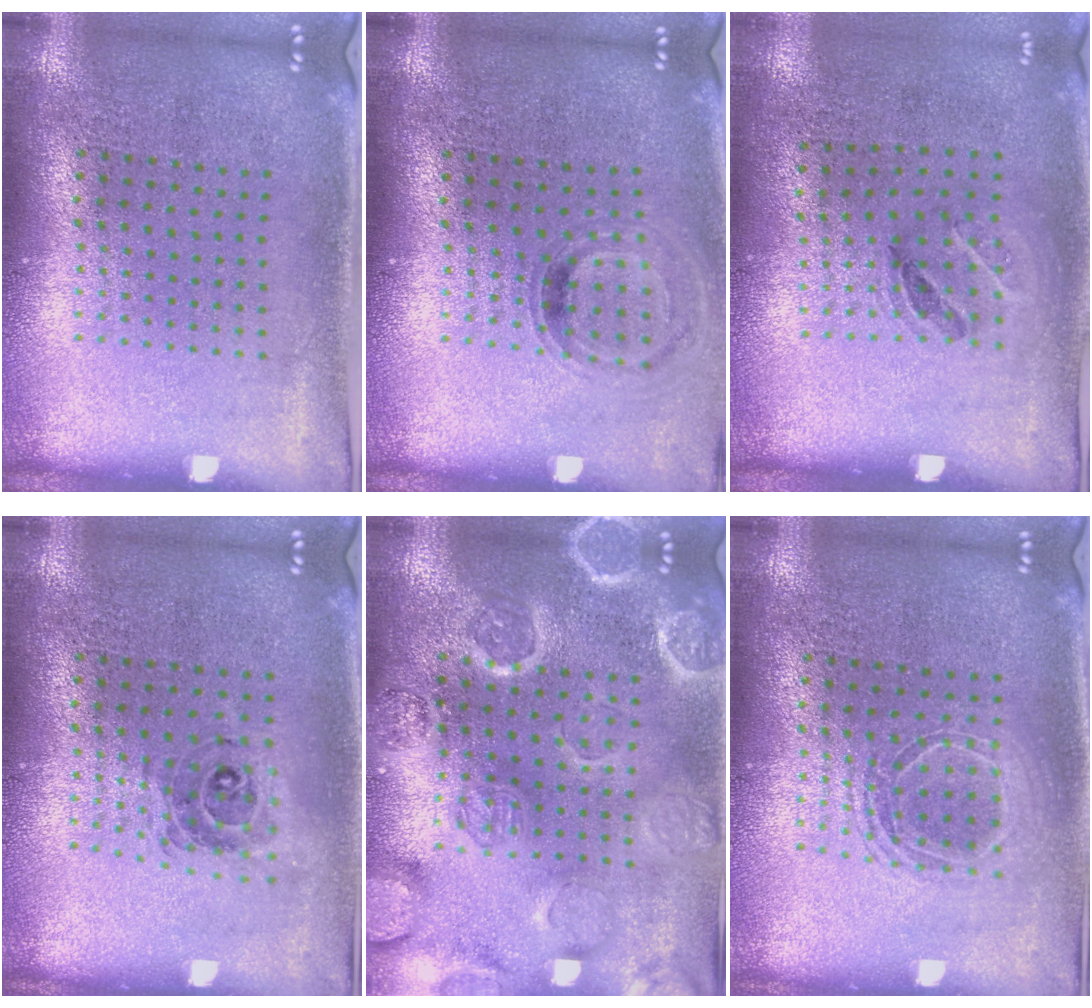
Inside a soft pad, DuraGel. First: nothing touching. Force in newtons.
{"total": 0.8, "press": 0.7, "slide": 0.2}
{"total": 1.2, "press": 0.7, "slide": 1.0}
{"total": 0.7, "press": 0.7, "slide": 0.0}
{"total": 3.5, "press": 3.4, "slide": 0.9}
{"total": 1.7, "press": 1.4, "slide": 0.9}